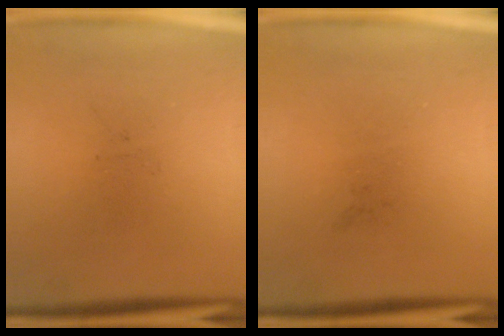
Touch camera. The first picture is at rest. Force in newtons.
{"total": 0.0}